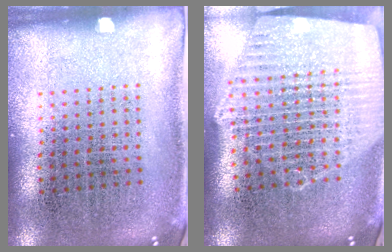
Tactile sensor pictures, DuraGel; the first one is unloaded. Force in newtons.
{"total": 2.1, "press": 1.9, "slide": 0.9}